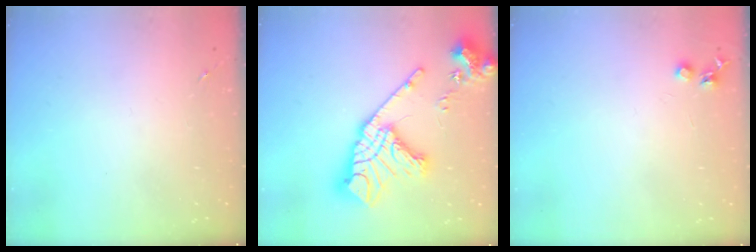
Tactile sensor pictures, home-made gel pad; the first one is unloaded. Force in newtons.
{"total": 24.0, "press": 23.8, "slide": 3.0}
{"total": 4.9, "press": 4.9, "slide": 0.6}